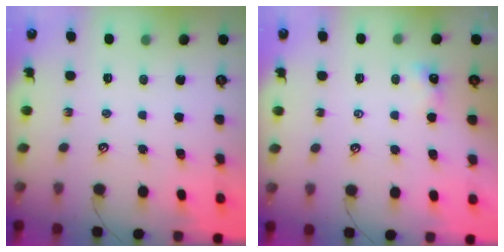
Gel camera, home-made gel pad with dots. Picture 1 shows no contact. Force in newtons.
{"total": 0.8, "press": 0.8, "slide": 0.3}